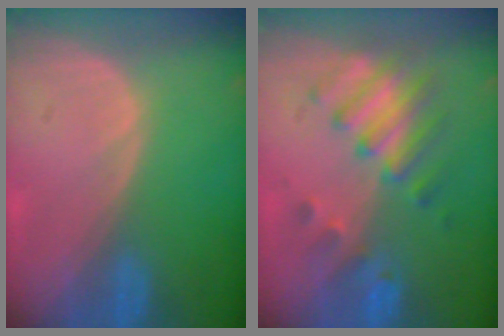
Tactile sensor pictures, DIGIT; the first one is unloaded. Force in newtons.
{"total": 7.1, "press": 6.8, "slide": 2.0}